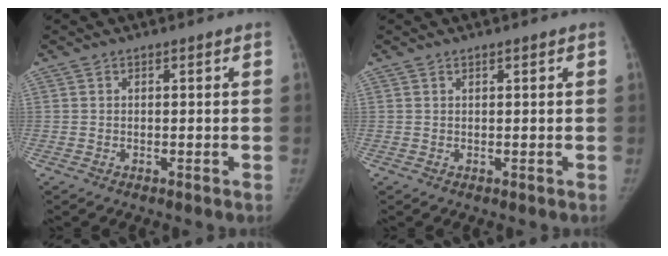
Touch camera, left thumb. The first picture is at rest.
{"total": 0.0}